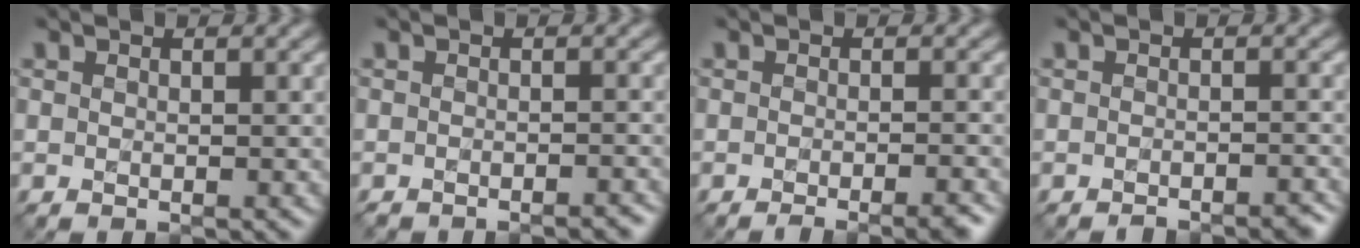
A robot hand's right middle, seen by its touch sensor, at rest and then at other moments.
{"total": 2.1, "force": [-2.0, 0.2, 0.5], "torque": [-0.001, 0.000, -0.024]}
{"total": 3.8, "force": [-2.7, 0.8, 2.6], "torque": [-0.031, 0.005, -0.037]}
{"total": 2.1, "force": [-1.9, 0.4, 0.7], "torque": [-0.001, 0.004, -0.027]}